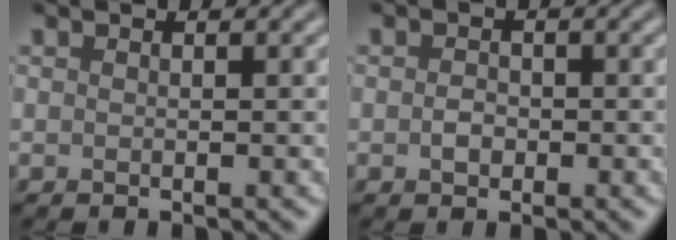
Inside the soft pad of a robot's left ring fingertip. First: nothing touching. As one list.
[{"total": 1.3, "force": [-0.3, 0.9, 0.8], "torque": [-0.015, -0.001, -0.009]}]